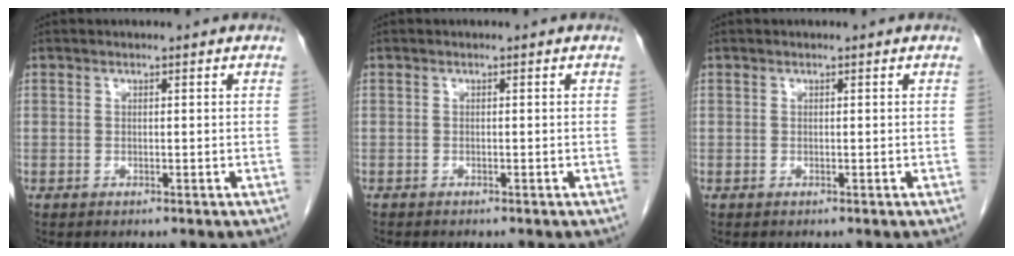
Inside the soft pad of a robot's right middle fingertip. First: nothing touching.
{"total": 0.8, "force": [-0.7, 0.2, 0.2], "torque": [-0.007, 0.000, -0.012]}
{"total": 0.0}